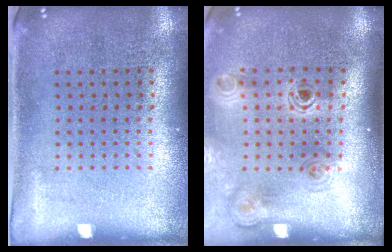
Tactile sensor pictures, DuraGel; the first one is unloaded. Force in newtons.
{"total": 1.2, "press": 1.2, "slide": 0.3}